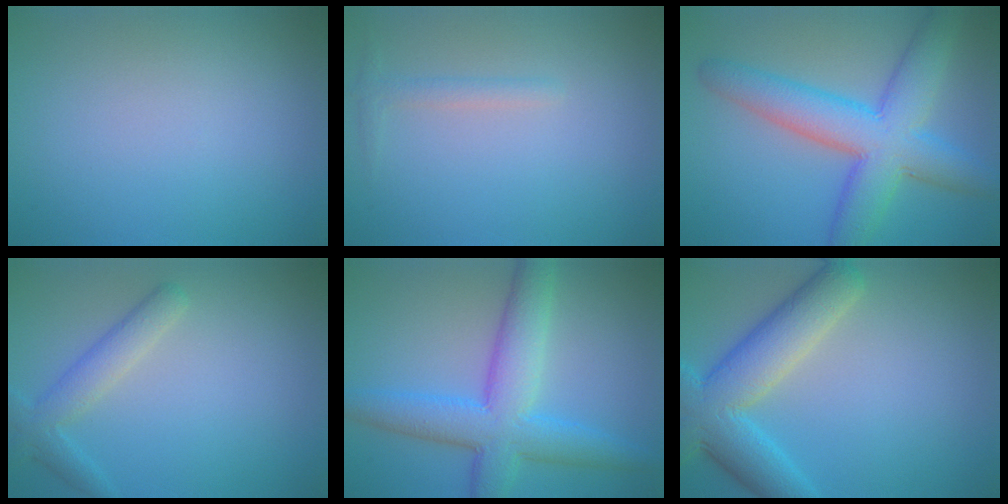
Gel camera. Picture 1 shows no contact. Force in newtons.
{"total": 1.2, "press": 1.2, "slide": 0.0}
{"total": 8.4, "press": 8.4, "slide": 0.2}
{"total": 2.1, "press": 2.1, "slide": 0.3}
{"total": 7.4, "press": 7.4, "slide": 0.1}
{"total": 7.7, "press": 7.7, "slide": 0.4}